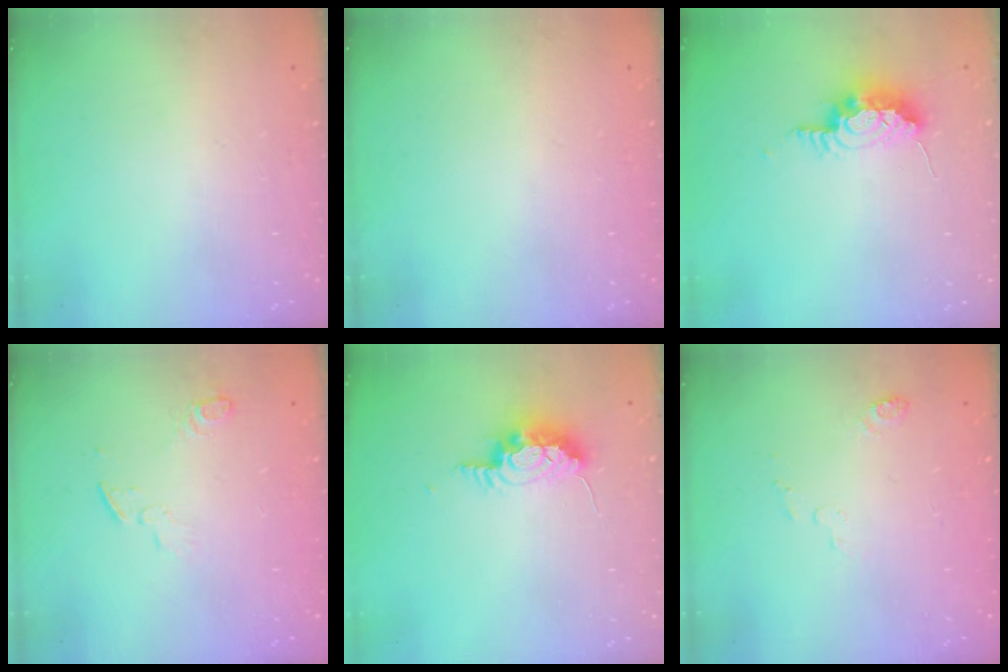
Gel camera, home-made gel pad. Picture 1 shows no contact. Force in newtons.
{"total": 3.6, "press": 1.4, "slide": 3.3}
{"total": 15.2, "press": 10.1, "slide": 11.4}
{"total": 4.7, "press": 4.7, "slide": 0.6}
{"total": 8.3, "press": 8.0, "slide": 2.1}
{"total": 4.1, "press": 4.0, "slide": 0.8}